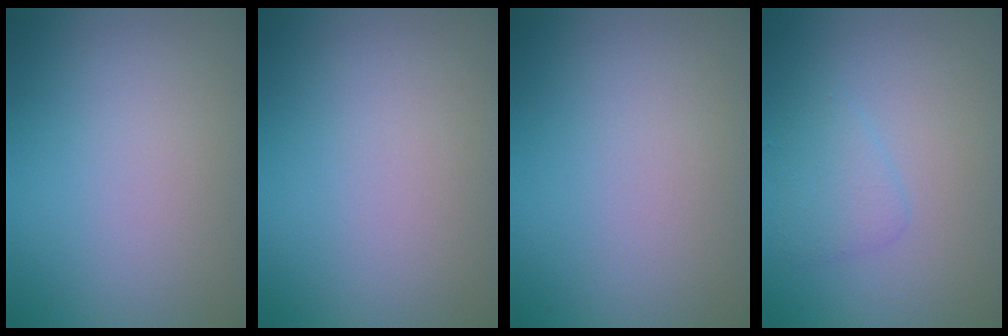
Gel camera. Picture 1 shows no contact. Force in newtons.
{"total": 0.0}
{"total": 0.0}
{"total": 1.8, "press": 1.8, "slide": 0.1}